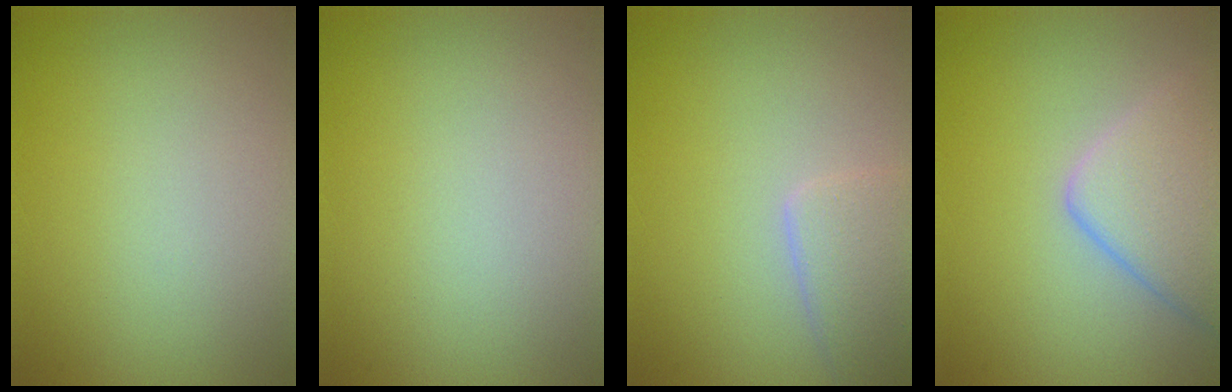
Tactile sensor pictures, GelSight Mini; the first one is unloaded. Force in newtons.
{"total": 0.0}
{"total": 2.6, "press": 2.5, "slide": 0.3}
{"total": 5.0, "press": 5.0, "slide": 0.3}